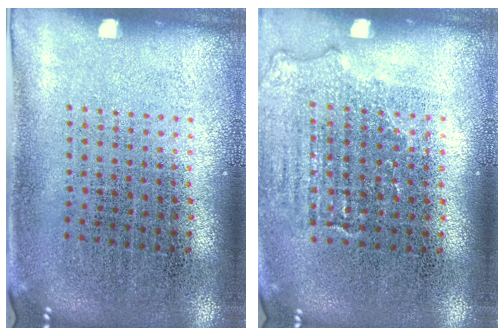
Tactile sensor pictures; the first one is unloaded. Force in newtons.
{"total": 1.2, "press": 1.1, "slide": 0.5}